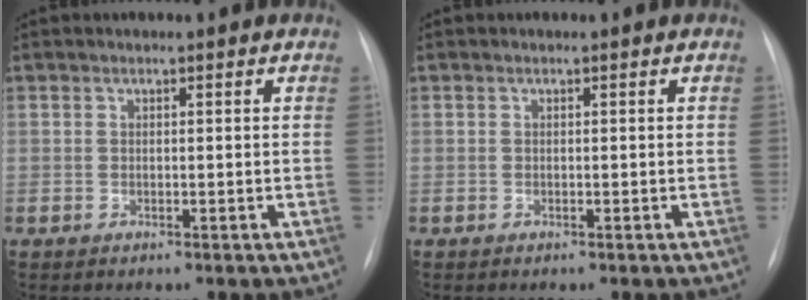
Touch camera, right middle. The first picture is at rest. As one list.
[{"total": 0.0}]